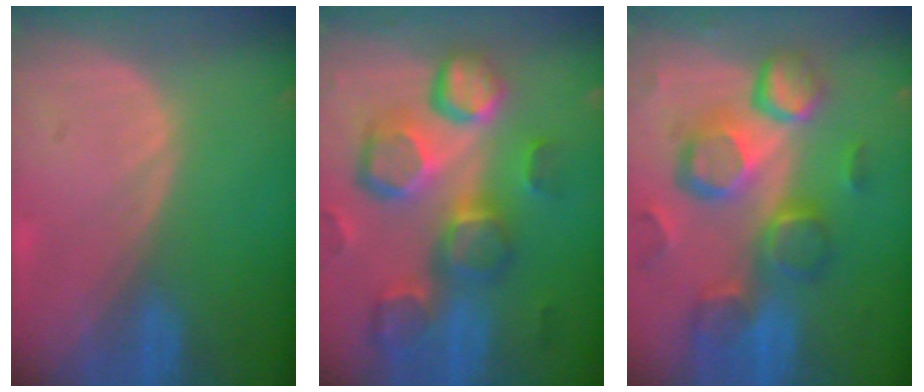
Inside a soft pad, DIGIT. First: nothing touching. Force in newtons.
{"total": 13.2, "press": 11.5, "slide": 6.5}
{"total": 12.3, "press": 10.7, "slide": 6.1}